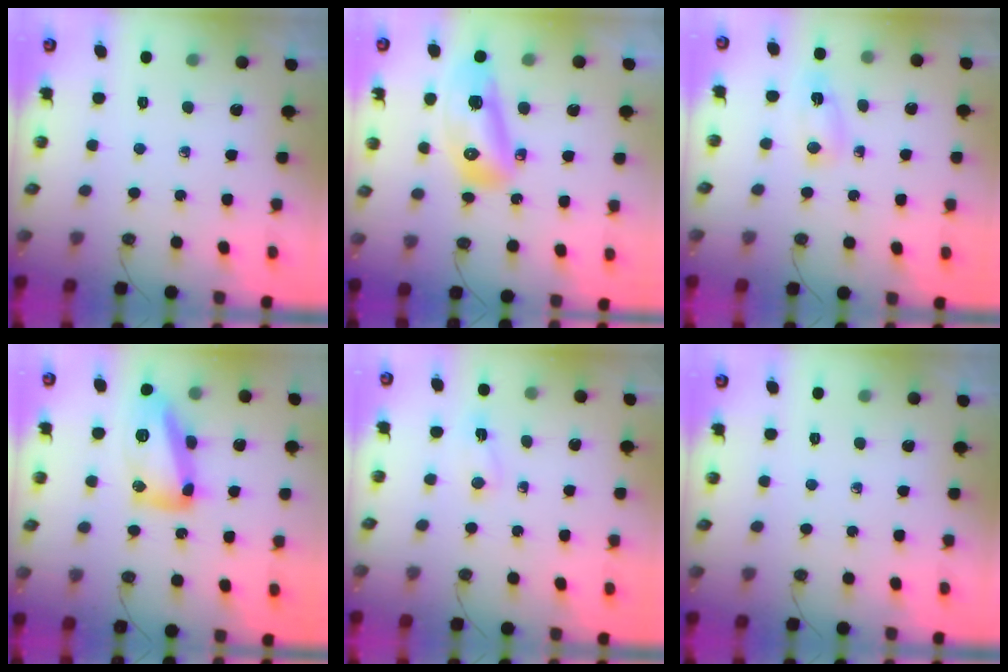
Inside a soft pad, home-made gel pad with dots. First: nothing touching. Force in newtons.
{"total": 14.3, "press": 14.2, "slide": 1.7}
{"total": 3.5, "press": 3.2, "slide": 1.5}
{"total": 15.4, "press": 15.4, "slide": 1.0}
{"total": 2.4, "press": 2.4, "slide": 0.5}
{"total": 0.0}